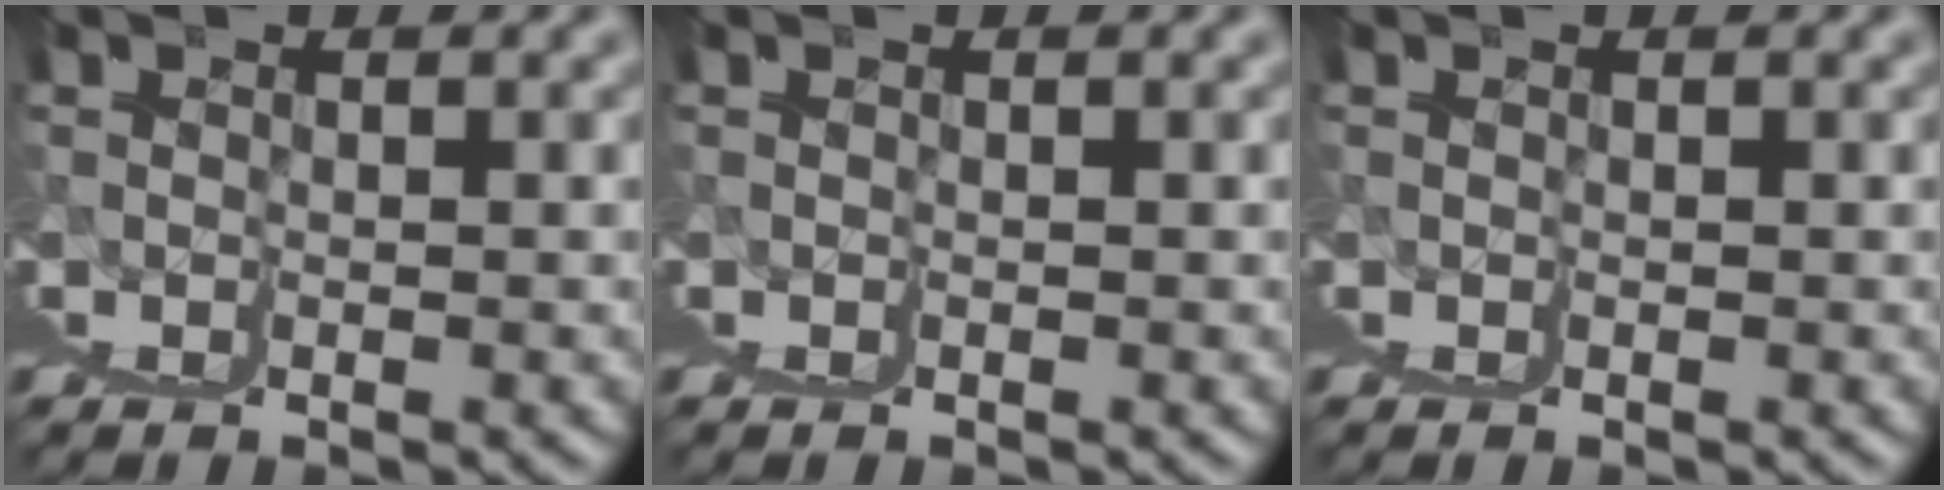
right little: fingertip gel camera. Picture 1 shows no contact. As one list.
[{"total": 0.0}, {"total": 0.0}]